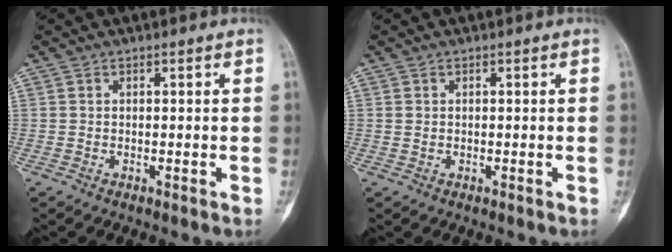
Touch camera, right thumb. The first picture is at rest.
{"total": 0.6, "force": [0.2, 0.5, 0.3], "torque": [-0.006, 0.001, 0.006]}